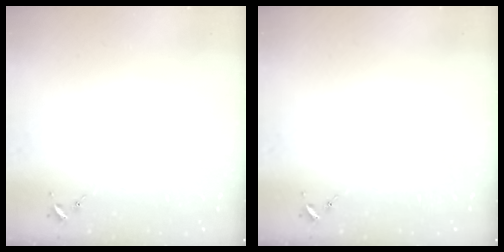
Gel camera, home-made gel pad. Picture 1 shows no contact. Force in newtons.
{"total": 0.0}